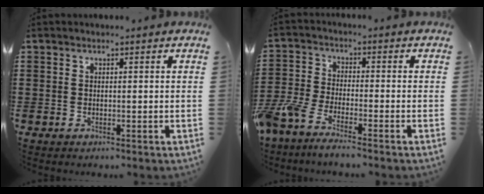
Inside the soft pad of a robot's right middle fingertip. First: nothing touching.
{"total": 5.3, "force": [-4.9, 0.5, 2.1], "torque": [-0.069, -0.014, -0.102]}